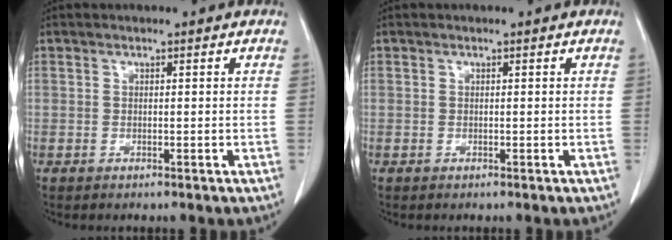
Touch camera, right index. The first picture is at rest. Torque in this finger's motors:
{"motor_torque": [0.00, 0.00, 0.00, 0.00]}